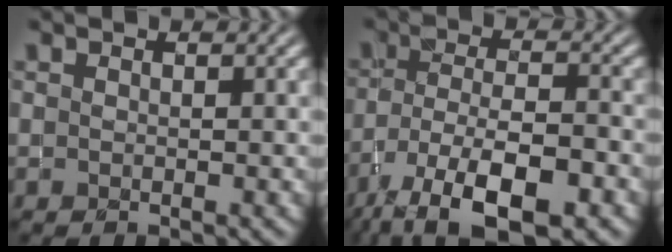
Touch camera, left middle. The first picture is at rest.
{"total": 10.5, "force": [-6.8, 3.7, 7.1], "torque": [-0.134, -0.009, -0.121]}